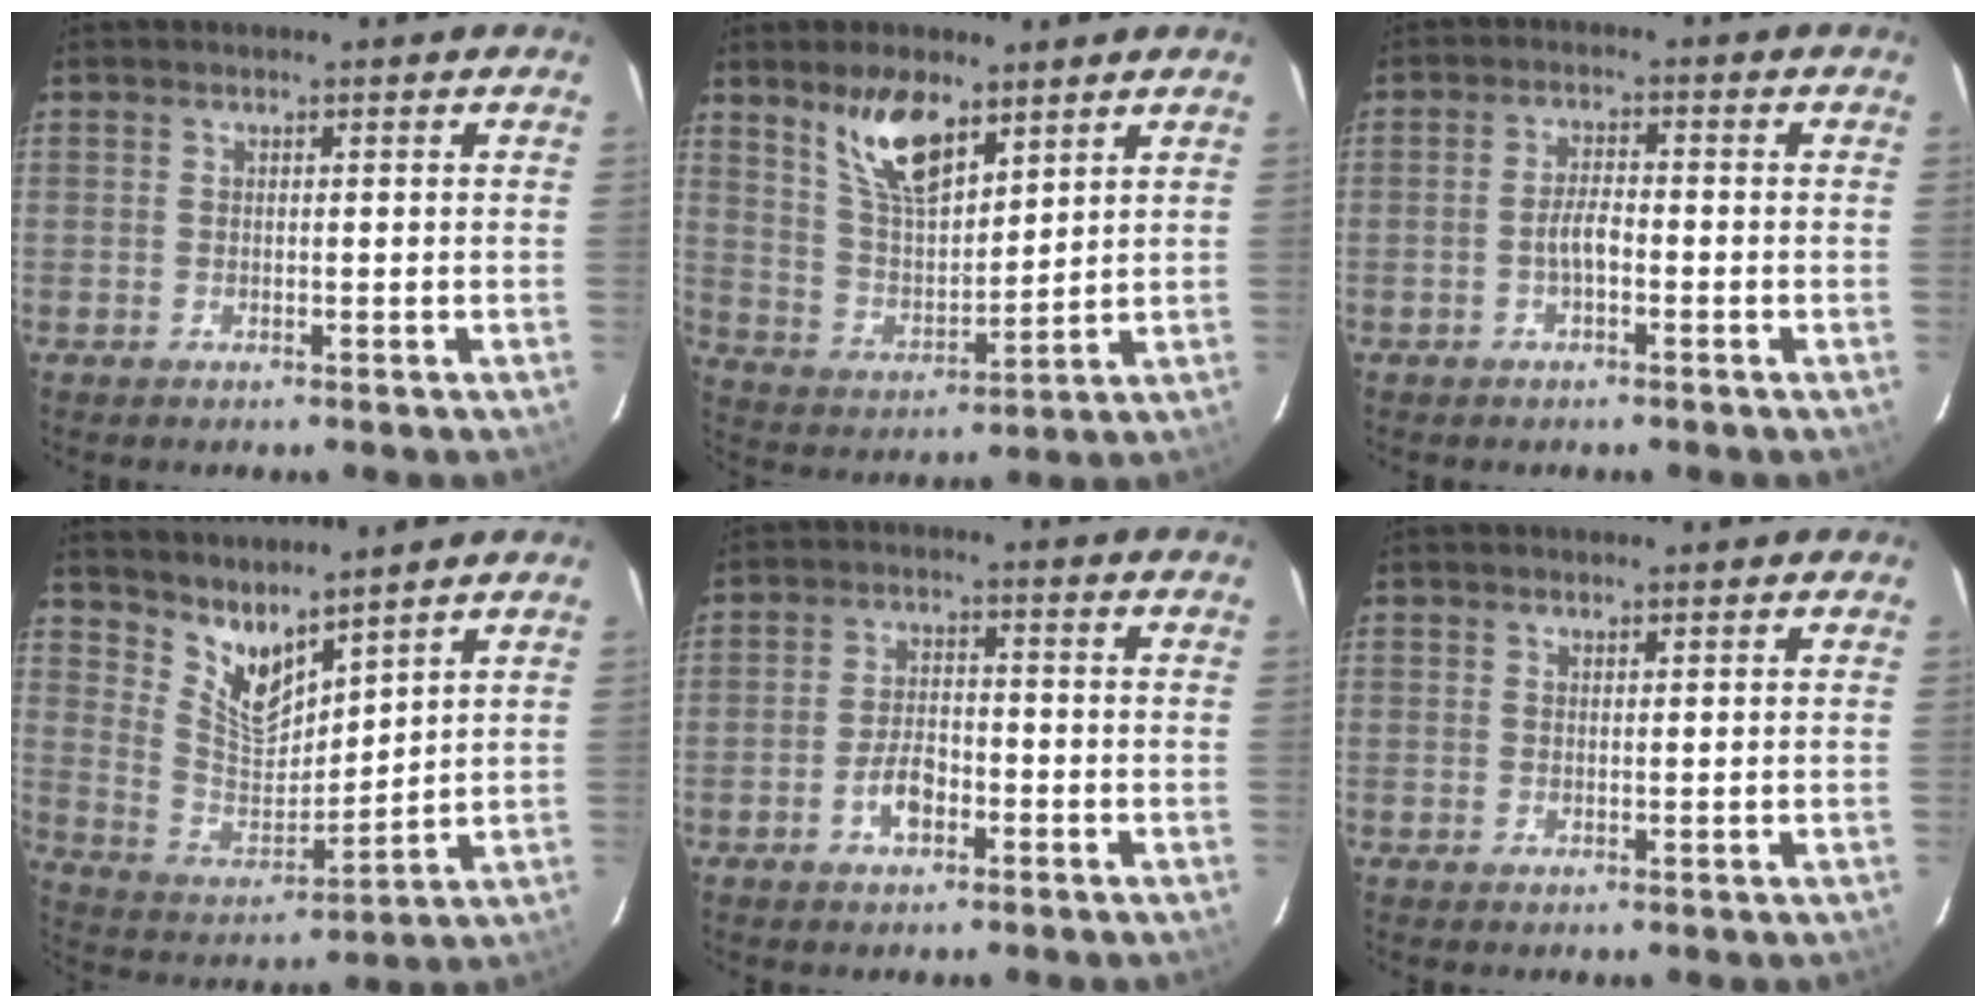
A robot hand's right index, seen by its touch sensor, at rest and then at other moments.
{"total": 11.5, "force": [7.5, 4.4, 7.6], "torque": [-0.136, 0.004, 0.151]}
{"total": 3.0, "force": [-1.4, 1.0, 2.5], "torque": [-0.052, 0.007, -0.026]}
{"total": 10.1, "force": [8.3, 3.1, 4.8], "torque": [-0.093, -0.013, 0.167]}
{"total": 5.0, "force": [-2.6, 2.5, 3.4], "torque": [-0.073, 0.007, -0.044]}
{"total": 0.8, "force": [0.7, 0.1, 0.2], "torque": [-0.006, 0.000, 0.012]}